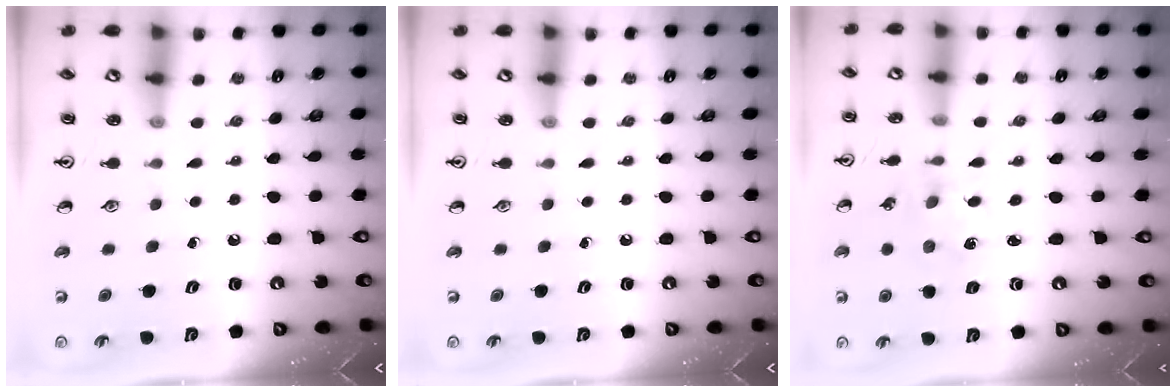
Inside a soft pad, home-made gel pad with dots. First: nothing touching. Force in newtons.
{"total": 0.0}
{"total": 1.5, "press": 1.5, "slide": 0.1}